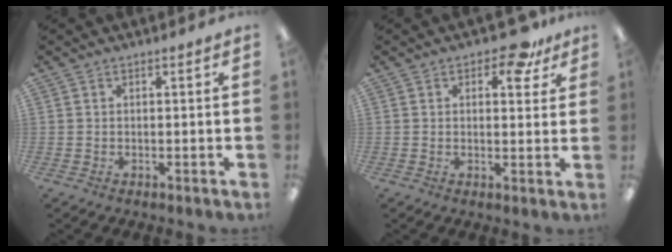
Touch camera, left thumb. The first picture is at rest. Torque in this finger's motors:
{"motor_torque": [-0.11, 0.01, -0.35, 0.15, 0.05]}